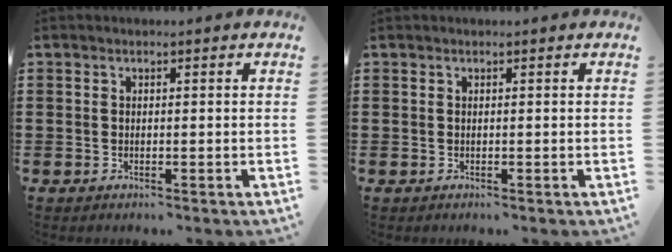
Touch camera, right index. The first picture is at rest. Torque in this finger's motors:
{"motor_torque": [0.31, 0.92, -0.24, 0.00]}